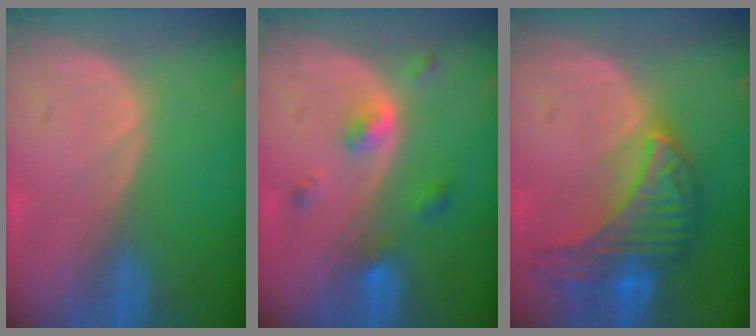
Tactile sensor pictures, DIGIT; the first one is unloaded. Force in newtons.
{"total": 4.4, "press": 4.1, "slide": 1.7}
{"total": 10.0, "press": 10.0, "slide": 0.5}